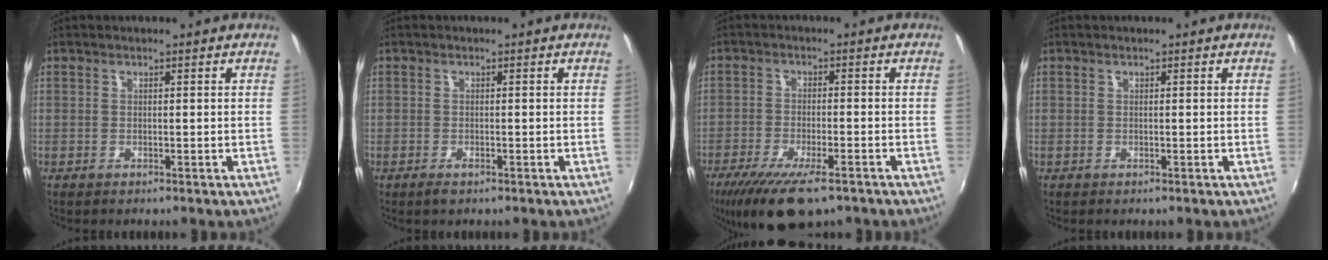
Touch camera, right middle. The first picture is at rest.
{"total": 1.4, "force": [-1.0, 0.5, 0.8], "torque": [-0.016, -0.005, -0.018]}
{"total": 13.1, "force": [-9.1, 3.8, 8.6], "torque": [-0.184, -0.044, -0.153]}
{"total": 0.0}